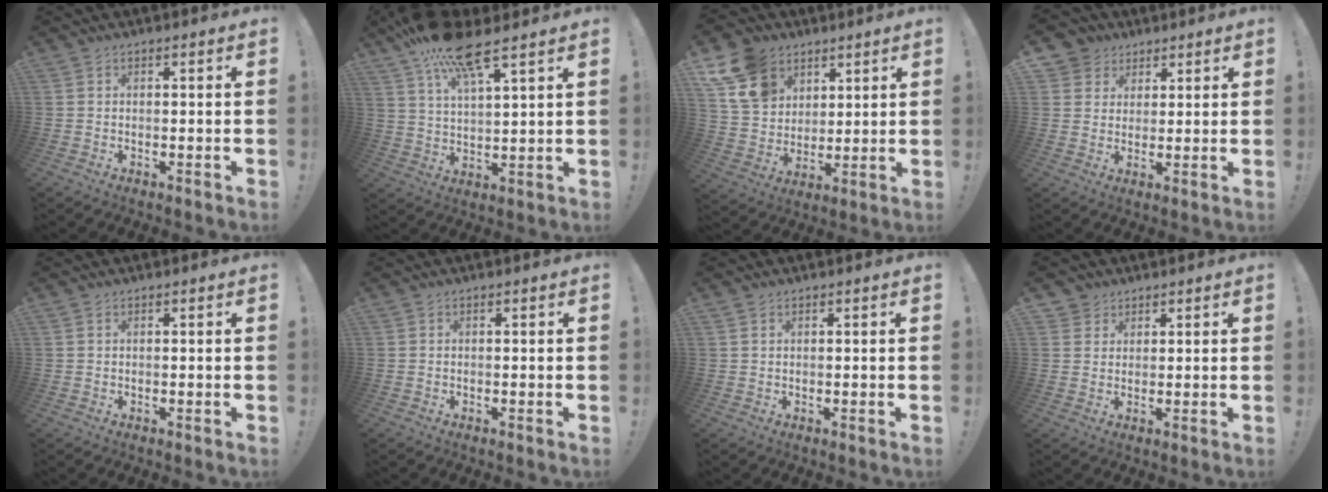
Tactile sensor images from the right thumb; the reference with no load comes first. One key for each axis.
{"total": 13.8, "fx": 10.1, "fy": 3.3, "fz": 8.9, "tx": -0.164, "ty": -0.052, "tz": 0.173}
{"total": 15.4, "fx": 8.0, "fy": 11.5, "fz": 6.3, "tx": -0.108, "ty": -0.038, "tz": 0.163}
{"total": 6.3, "fx": 3.0, "fy": 5.5, "fz": 0.7, "tx": -0.016, "ty": -0.018, "tz": 0.062}
{"total": 0.0}
{"total": 0.0}
{"total": 0.8, "fx": 0.5, "fy": 0.5, "fz": 0.3, "tx": -0.002, "ty": -0.001, "tz": 0.010}
{"total": 3.4, "fx": 2.2, "fy": 2.6, "fz": 0.0, "tx": -0.001, "ty": -0.009, "tz": 0.041}